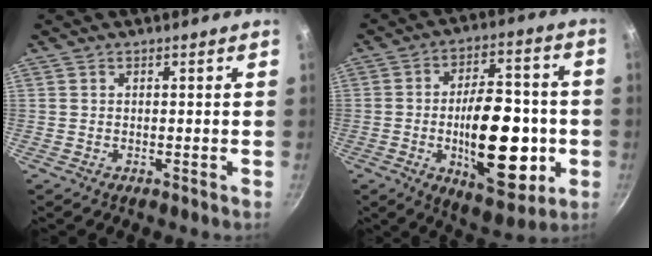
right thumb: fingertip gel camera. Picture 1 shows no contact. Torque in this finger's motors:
{"motor_torque": [1.52, 1.33, 2.43, -0.35, 0.72]}